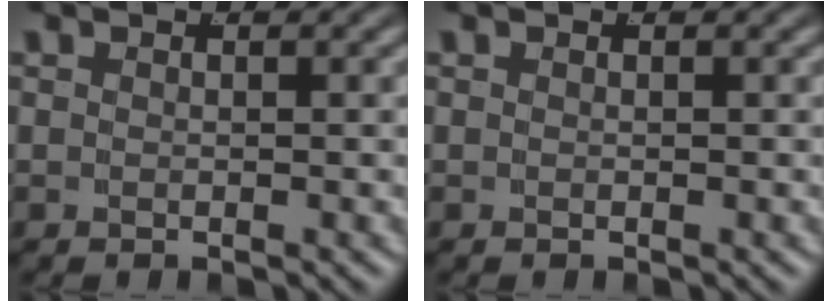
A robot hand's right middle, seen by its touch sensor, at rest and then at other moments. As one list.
[{"total": 0.0}]